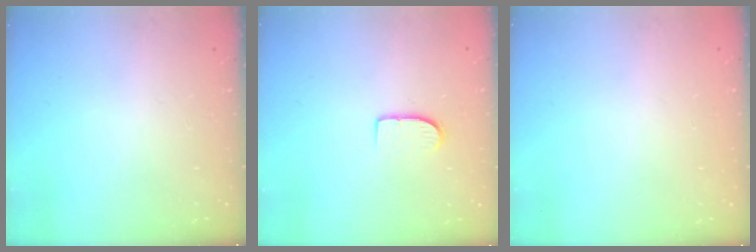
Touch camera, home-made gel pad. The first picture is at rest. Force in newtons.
{"total": 6.6, "press": 6.6, "slide": 0.5}
{"total": 0.0}